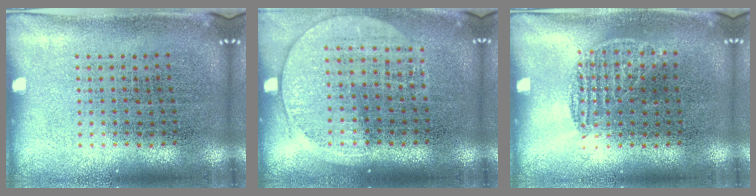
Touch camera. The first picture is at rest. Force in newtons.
{"total": 1.5, "press": 1.4, "slide": 0.6}
{"total": 0.8, "press": 0.7, "slide": 0.4}